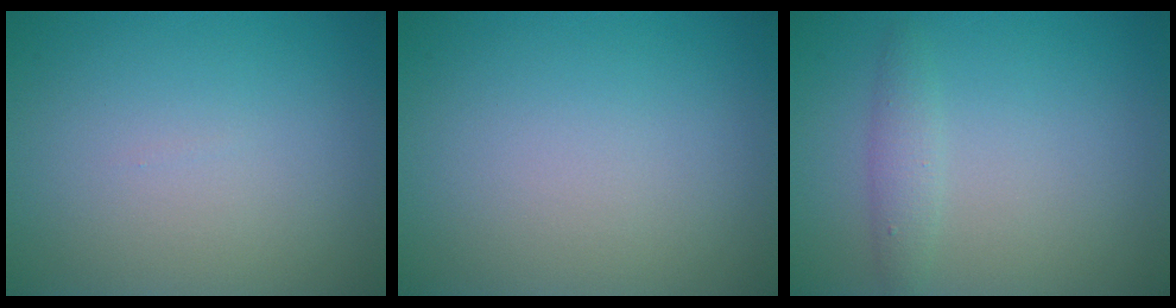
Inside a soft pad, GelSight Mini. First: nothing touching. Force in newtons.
{"total": 0.0}
{"total": 1.6, "press": 1.6, "slide": 0.0}